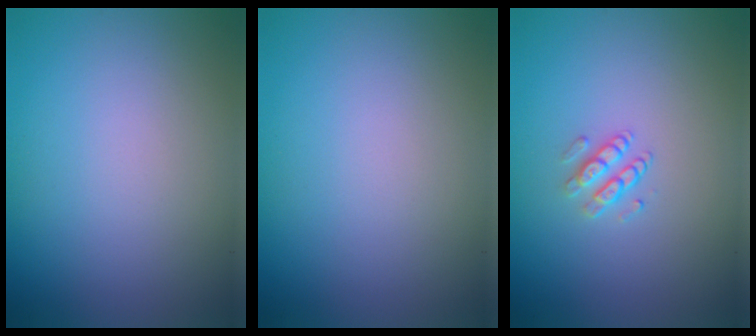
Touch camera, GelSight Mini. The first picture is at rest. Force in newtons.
{"total": 0.0}
{"total": 1.5, "press": 1.1, "slide": 1.0}